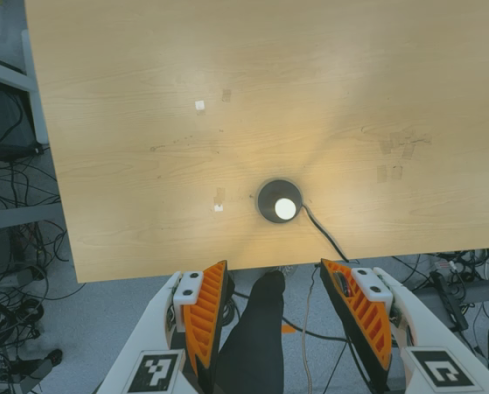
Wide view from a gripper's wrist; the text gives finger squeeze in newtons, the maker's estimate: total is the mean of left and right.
{"total": 0.0}